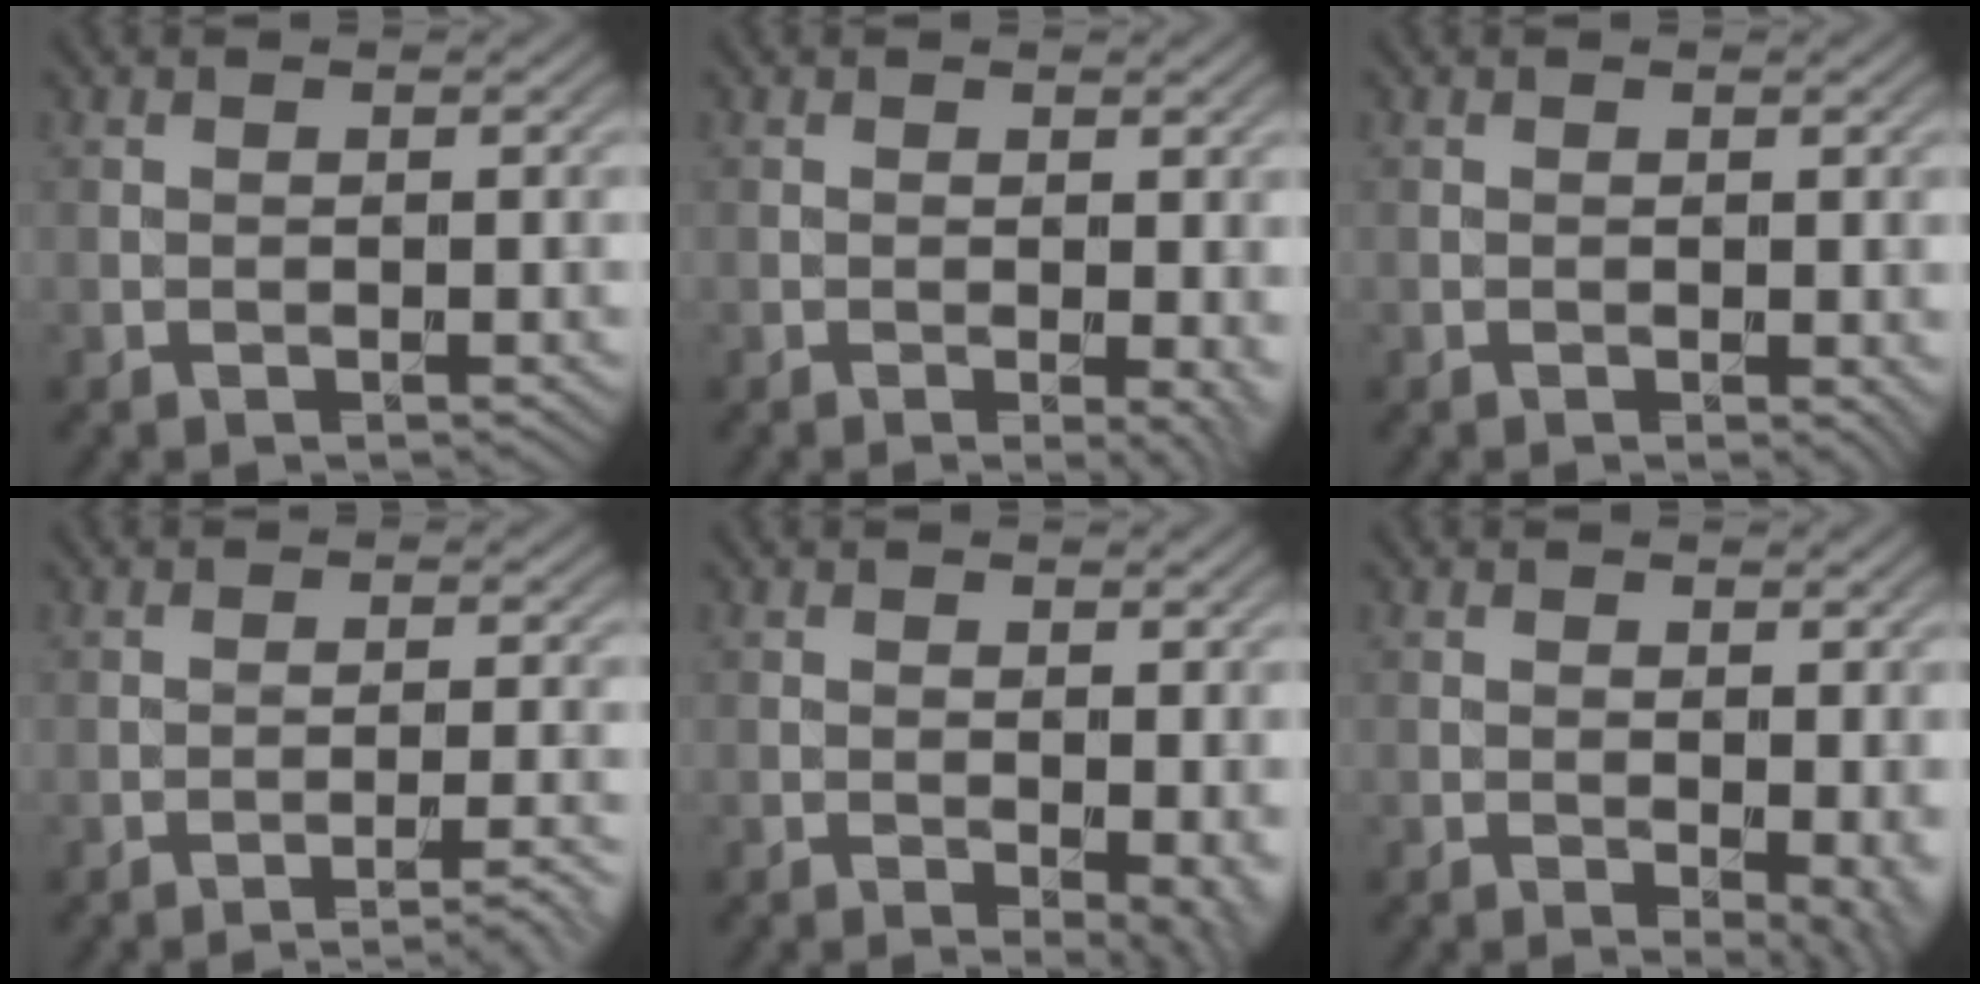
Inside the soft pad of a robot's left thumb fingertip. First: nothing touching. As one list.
[{"total": 2.8, "force": [-0.2, 0.9, 2.6], "torque": [-0.034, -0.007, -0.004]}, {"total": 1.1, "force": [-0.1, 0.6, 0.9], "torque": [-0.009, -0.006, -0.002]}, {"total": 3.7, "force": [-2.6, 0.4, 2.7], "torque": [-0.038, 0.011, -0.049]}, {"total": 3.8, "force": [-0.6, 1.6, 3.3], "torque": [-0.040, -0.009, -0.006]}, {"total": 4.0, "force": [-0.5, 1.8, 3.6], "torque": [-0.042, -0.008, -0.004]}]